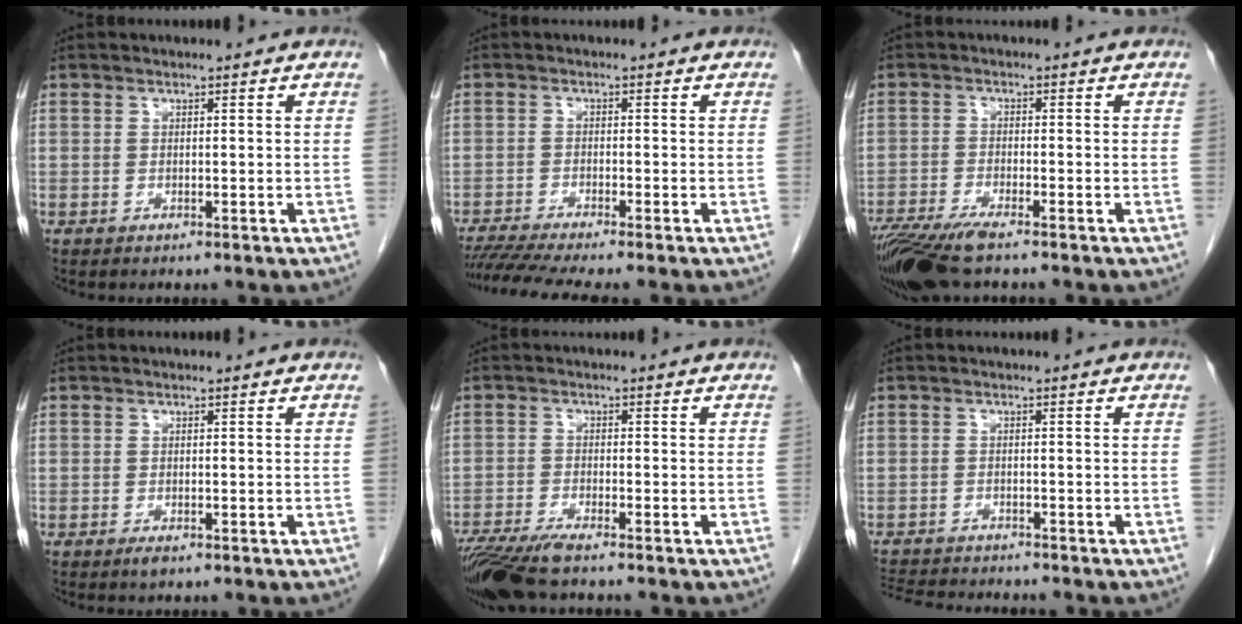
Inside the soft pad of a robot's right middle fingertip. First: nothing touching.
{"total": 7.4, "force": [-6.4, -0.7, 3.7], "torque": [-0.057, -0.017, -0.106]}
{"total": 9.0, "force": [-6.9, 1.3, 5.6], "torque": [-0.102, -0.021, -0.123]}
{"total": 1.1, "force": [-0.7, 0.4, 0.7], "torque": [-0.013, -0.002, -0.008]}
{"total": 7.5, "force": [-6.0, 0.5, 4.5], "torque": [-0.078, -0.022, -0.109]}
{"total": 8.3, "force": [-7.8, 1.2, 2.6], "torque": [-0.045, -0.004, -0.122]}